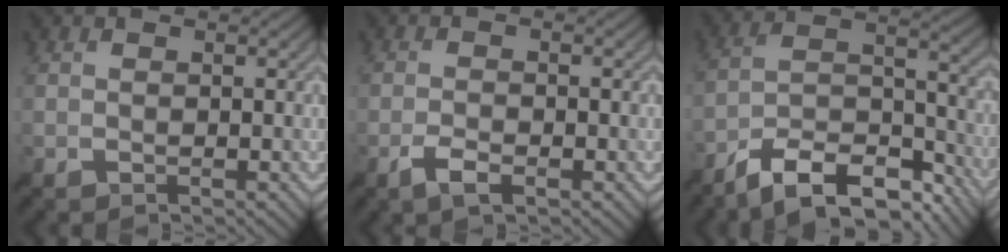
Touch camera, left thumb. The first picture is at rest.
{"total": 2.5, "force": [-1.5, 0.6, 1.9], "torque": [-0.043, 0.000, -0.032]}
{"total": 14.4, "force": [-11.6, 4.2, 7.4], "torque": [-0.157, 0.003, -0.196]}